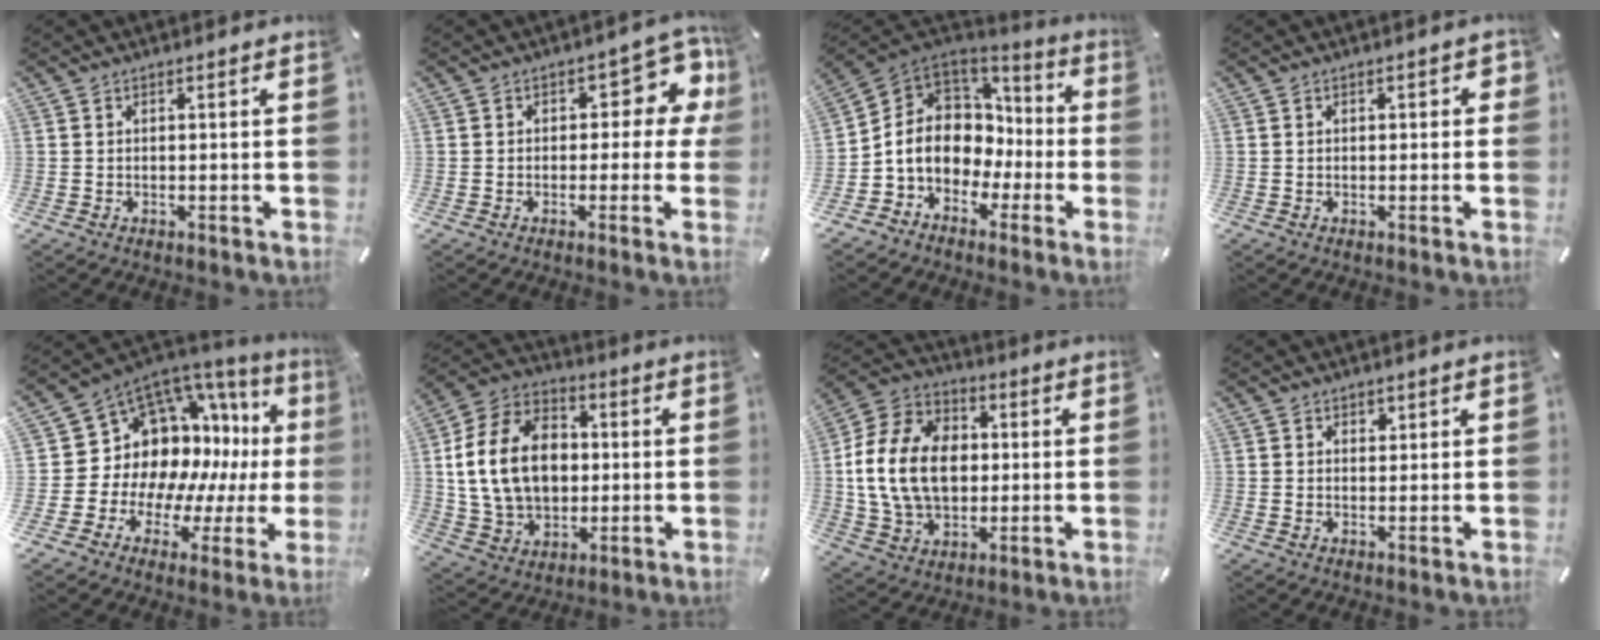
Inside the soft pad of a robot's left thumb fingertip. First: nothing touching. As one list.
[{"total": 10.7, "force": [3.5, 5.6, 8.4], "torque": [-0.094, -0.024, 0.058]}, {"total": 11.2, "force": [-1.5, 9.9, 5.1], "torque": [-0.134, -0.009, -0.025]}, {"total": 1.3, "force": [-0.1, 0.9, 1.0], "torque": [-0.010, 0.003, -0.006]}, {"total": 14.8, "force": [4.7, 12.5, 6.3], "torque": [-0.088, -0.087, 0.108]}, {"total": 18.4, "force": [0.8, 14.4, 11.5], "torque": [-0.247, 0.011, 0.012]}, {"total": 17.7, "force": [0.1, 13.5, 11.4], "torque": [-0.252, 0.015, -0.001]}, {"total": 1.5, "force": [0.9, 1.2, 0.3], "torque": [0.010, -0.003, 0.012]}]